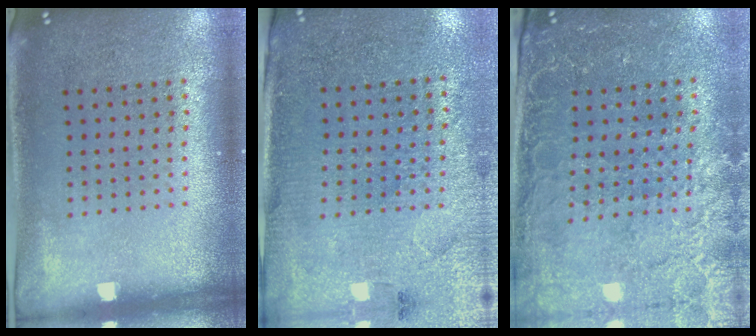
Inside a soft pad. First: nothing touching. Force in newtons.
{"total": 3.0, "press": 2.8, "slide": 0.9}
{"total": 3.1, "press": 2.9, "slide": 1.0}